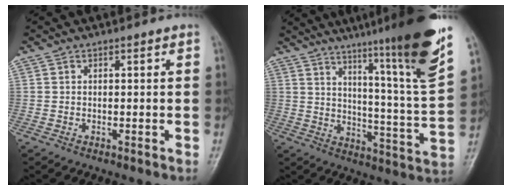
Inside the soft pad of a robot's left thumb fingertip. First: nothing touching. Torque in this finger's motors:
{"motor_torque": [2.68, 1.28, 1.74, -1.04, 0.38]}